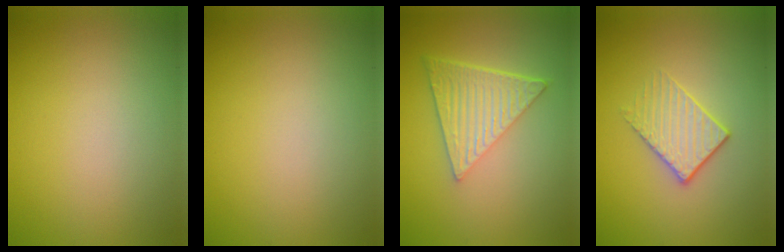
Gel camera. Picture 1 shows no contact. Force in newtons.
{"total": 0.0}
{"total": 6.4, "press": 4.3, "slide": 4.7}
{"total": 2.2, "press": 1.9, "slide": 1.2}